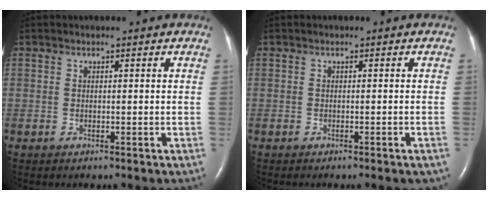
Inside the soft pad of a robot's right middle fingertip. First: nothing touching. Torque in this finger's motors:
{"motor_torque": [0.26, -0.24, 0.01, 0.04]}